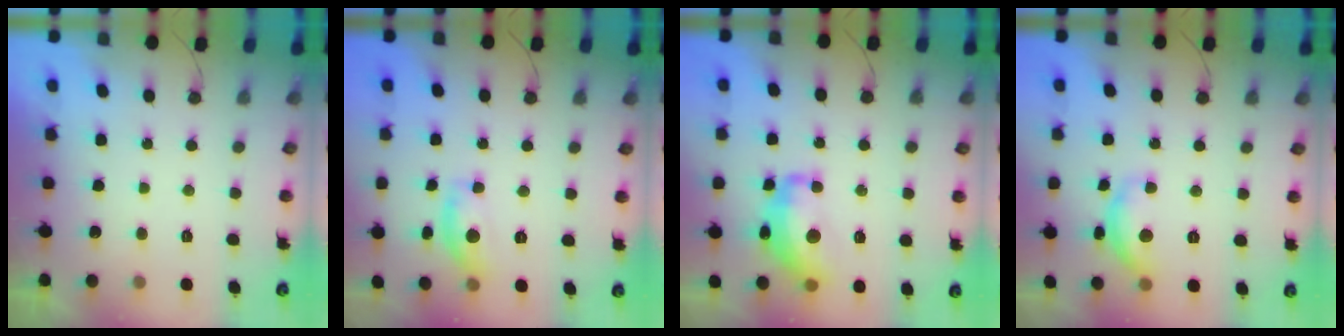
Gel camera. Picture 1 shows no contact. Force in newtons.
{"total": 10.1, "press": 10.1, "slide": 0.6}
{"total": 14.3, "press": 14.2, "slide": 1.1}
{"total": 12.0, "press": 12.0, "slide": 0.6}